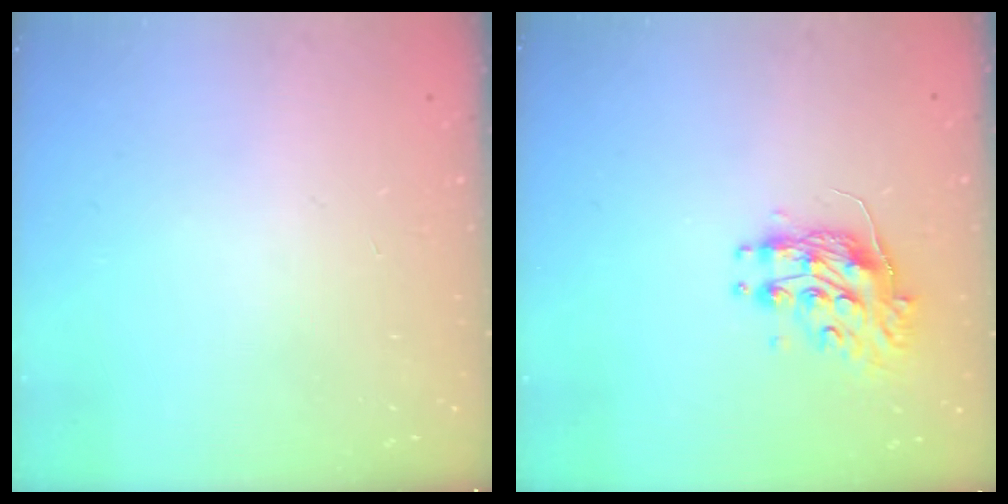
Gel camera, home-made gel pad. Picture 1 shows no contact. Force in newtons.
{"total": 10.0, "press": 10.0, "slide": 0.0}